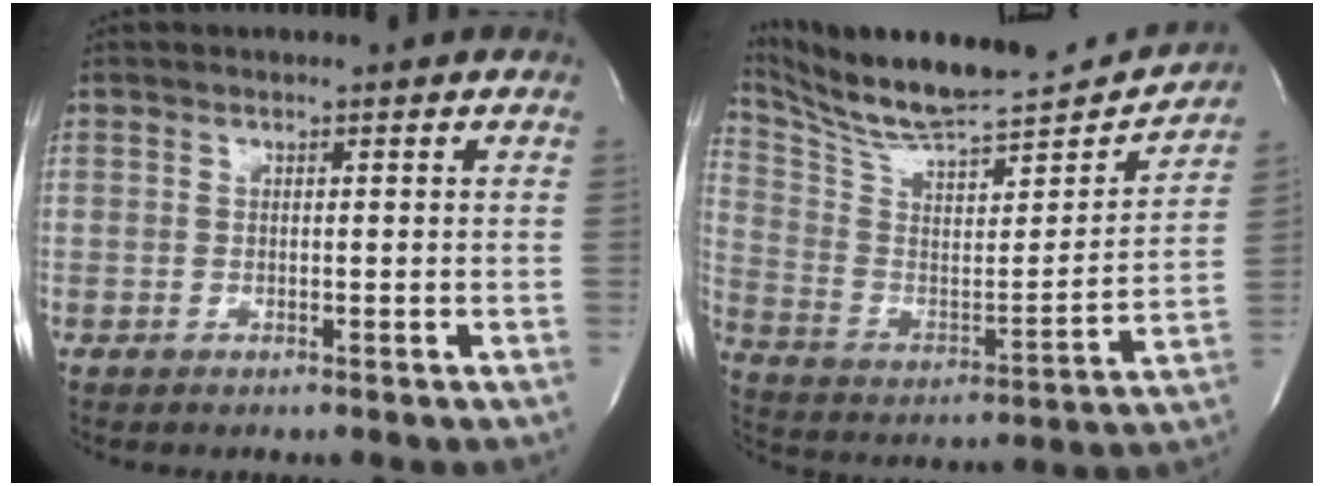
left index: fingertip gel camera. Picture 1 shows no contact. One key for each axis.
{"total": 24.1, "fx": 22.6, "fy": 2.6, "fz": 8.2, "tx": -0.153, "ty": -0.040, "tz": 0.346}